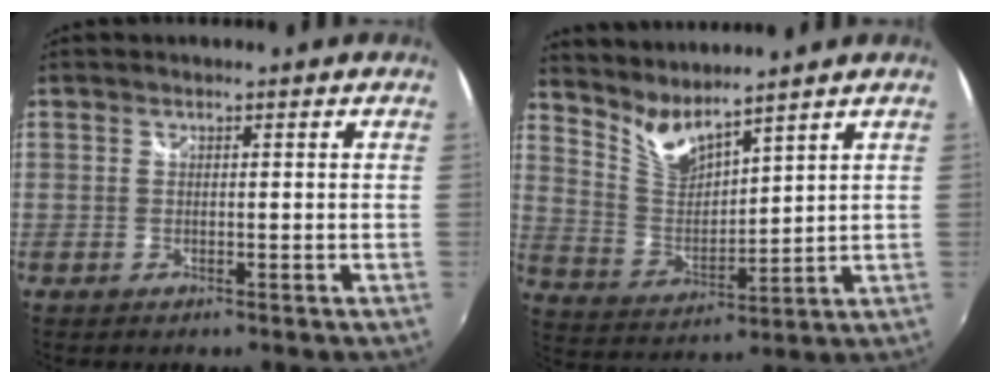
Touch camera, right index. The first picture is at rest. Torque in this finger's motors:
{"motor_torque": [-0.11, 0.53, 0.06, 0.00]}